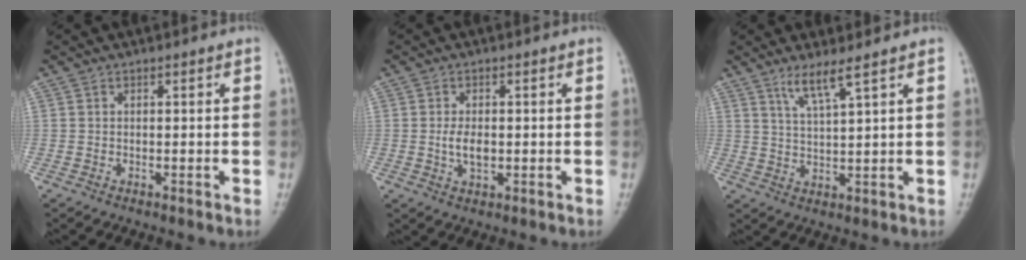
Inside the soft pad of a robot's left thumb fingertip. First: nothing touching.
{"total": 3.6, "force": [-0.3, 2.0, 3.0], "torque": [-0.052, -0.003, -0.005]}
{"total": 5.0, "force": [3.4, 0.0, 3.6], "torque": [-0.073, -0.026, 0.070]}